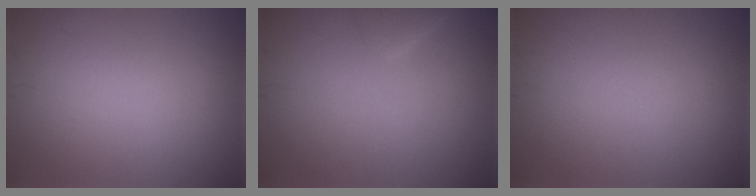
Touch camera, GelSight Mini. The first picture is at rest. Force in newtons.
{"total": 1.7, "press": 1.7, "slide": 0.1}
{"total": 0.0}